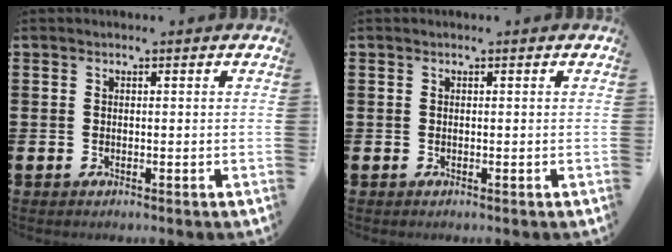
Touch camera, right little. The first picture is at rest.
{"total": 0.0}